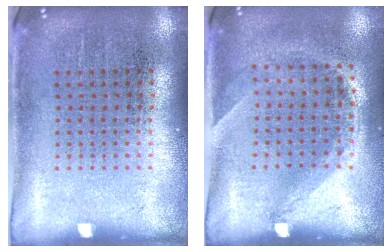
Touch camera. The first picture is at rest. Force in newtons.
{"total": 1.4, "press": 1.0, "slide": 1.0}